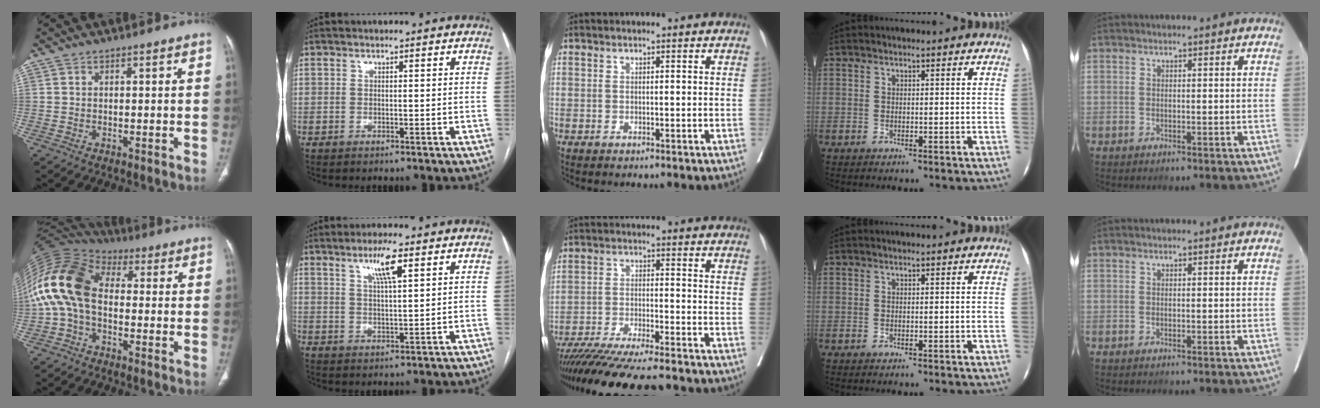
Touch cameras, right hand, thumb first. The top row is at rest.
{"thumb": {"total": 15.4, "force": [-0.6, 10.0, 11.6], "torque": [-0.239, 0.038, -0.024]}, "index": {"total": 5.6, "force": [3.0, 0.5, 4.7], "torque": [-0.085, 0.001, 0.054]}, "middle": {"total": 18.2, "force": [-16.1, 1.1, 8.3], "torque": [-0.139, -0.035, -0.245]}}